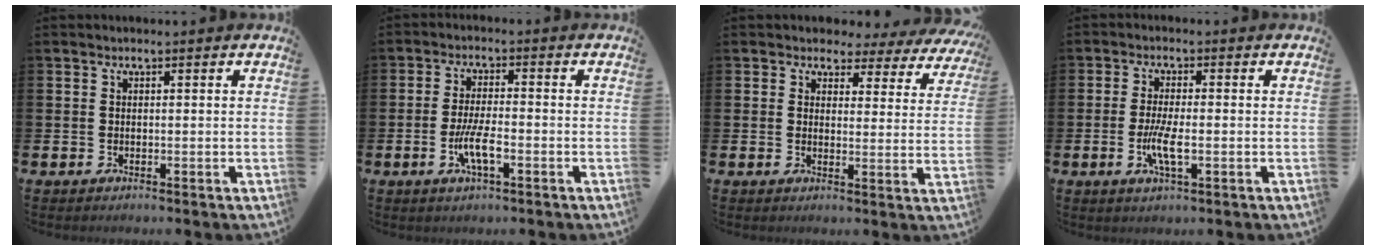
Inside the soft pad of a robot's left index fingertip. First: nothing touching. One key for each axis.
{"total": 4.8, "fx": -1.6, "fy": 1.3, "fz": 4.3, "tx": -0.080, "ty": -0.002, "tz": -0.033}
{"total": 2.6, "fx": 2.1, "fy": 1.6, "fz": 0.3, "tx": -0.012, "ty": -0.025, "tz": 0.027}
{"total": 4.2, "fx": -1.0, "fy": 1.1, "fz": 3.9, "tx": -0.069, "ty": -0.002, "tz": -0.020}